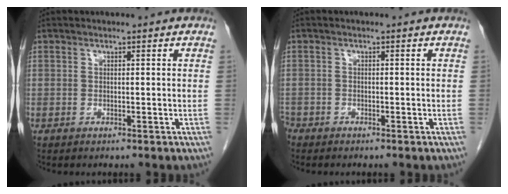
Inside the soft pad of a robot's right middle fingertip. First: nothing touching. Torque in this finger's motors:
{"motor_torque": [0.32, -0.31, 0.10, -0.01]}